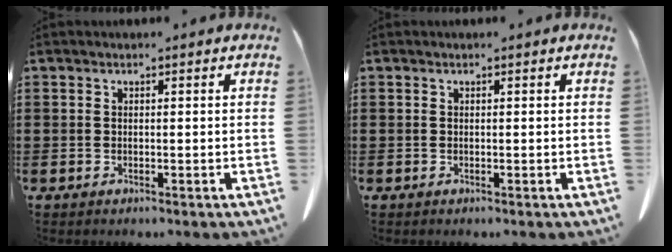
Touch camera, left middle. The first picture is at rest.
{"total": 0.0}